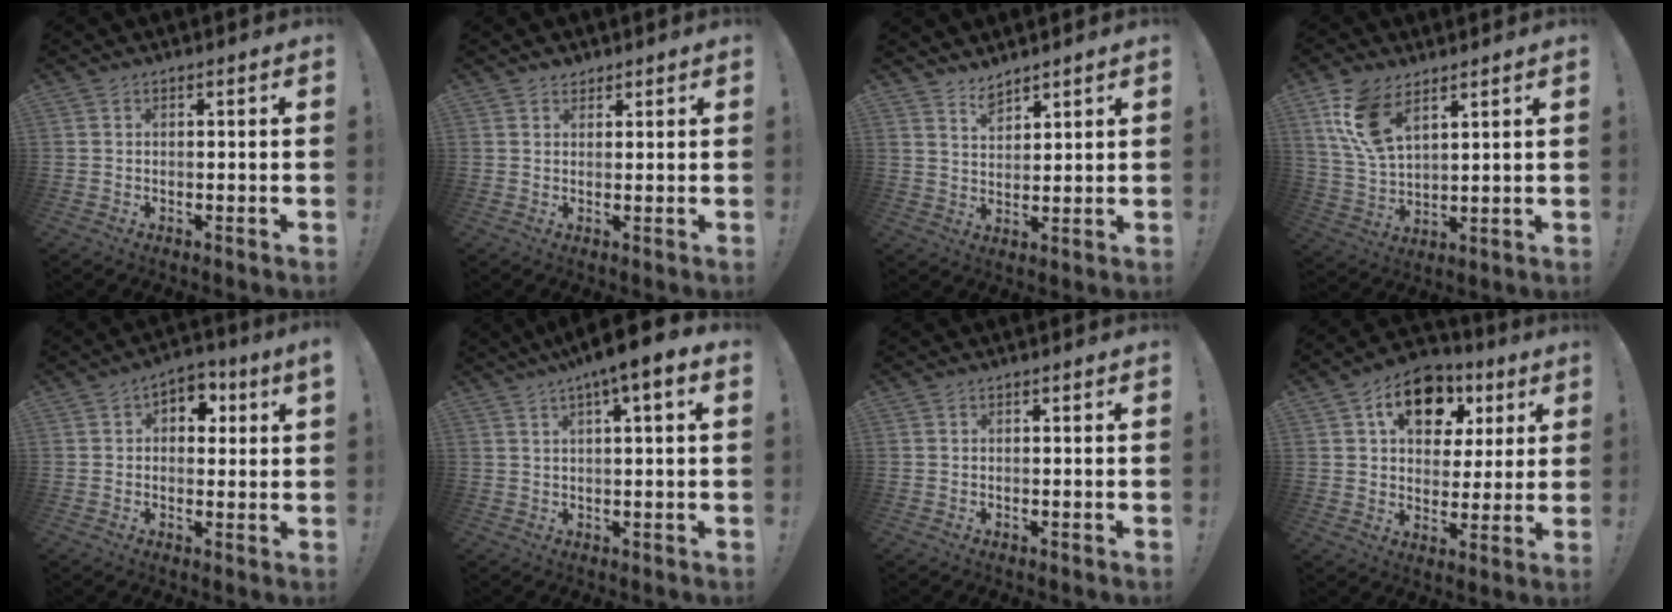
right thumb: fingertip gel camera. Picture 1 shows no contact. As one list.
[{"total": 2.6, "force": [2.0, 1.7, 0.1], "torque": [0.004, -0.006, 0.037]}, {"total": 5.2, "force": [4.6, 2.2, 1.2], "torque": [-0.017, -0.032, 0.086]}, {"total": 12.2, "force": [6.9, 6.3, 7.9], "torque": [-0.163, -0.021, 0.130]}, {"total": 5.4, "force": [1.8, 3.8, 3.5], "torque": [-0.038, -0.008, 0.026]}, {"total": 7.1, "force": [3.1, 0.8, 6.4], "torque": [-0.089, -0.019, 0.047]}, {"total": 0.0}, {"total": 15.1, "force": [6.8, 10.3, 8.6], "torque": [-0.123, -0.024, 0.122]}]